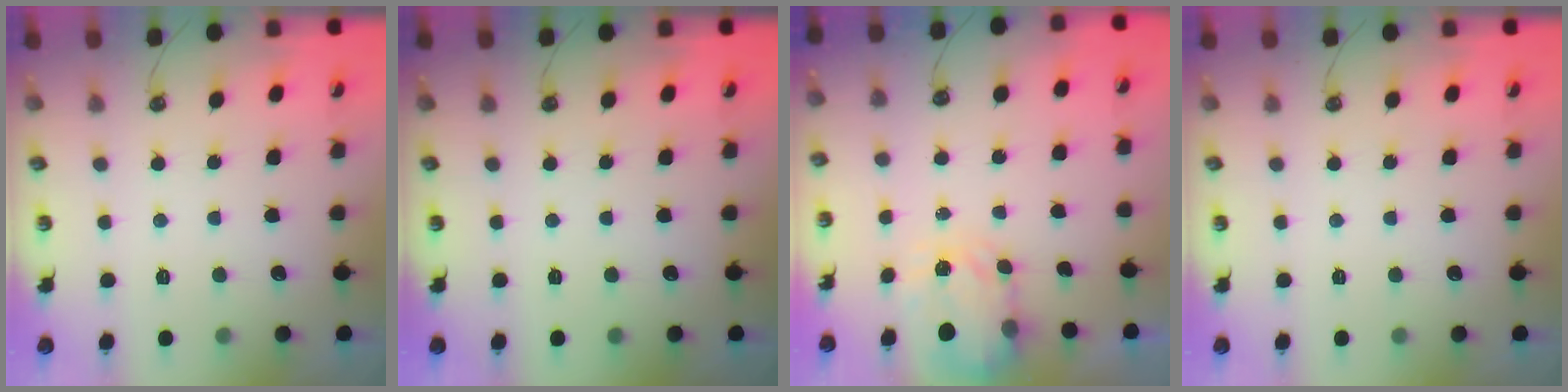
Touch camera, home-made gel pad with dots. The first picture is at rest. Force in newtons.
{"total": 0.0}
{"total": 3.8, "press": 3.7, "slide": 0.5}
{"total": 0.0}